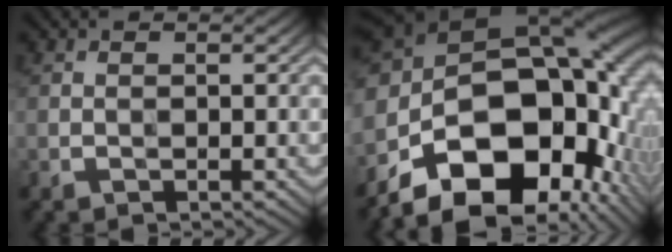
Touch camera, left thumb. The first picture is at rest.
{"total": 21.5, "force": [-7.7, 13.2, 15.1], "torque": [-0.282, -0.038, -0.105]}